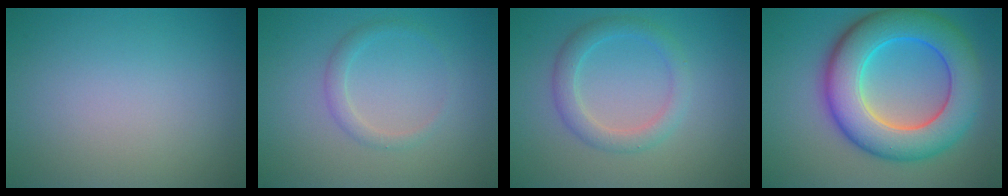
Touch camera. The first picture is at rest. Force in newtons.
{"total": 1.5, "press": 1.5, "slide": 0.0}
{"total": 2.8, "press": 2.8, "slide": 0.1}
{"total": 10.4, "press": 10.4, "slide": 0.1}